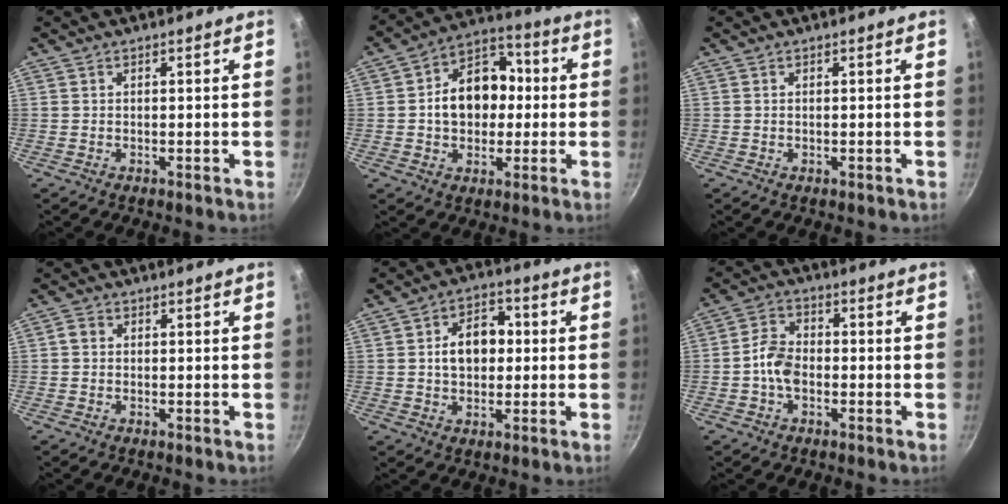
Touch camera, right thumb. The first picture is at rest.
{"total": 14.2, "force": [0.3, 10.8, 9.2], "torque": [-0.101, 0.031, -0.007]}
{"total": 0.0}
{"total": 1.7, "force": [0.0, 1.4, 0.8], "torque": [-0.017, 0.008, -0.003]}
{"total": 9.6, "force": [0.7, 6.9, 6.7], "torque": [-0.066, 0.018, 0.004]}
{"total": 5.9, "force": [-1.6, 4.0, 4.0], "torque": [-0.064, 0.025, -0.038]}